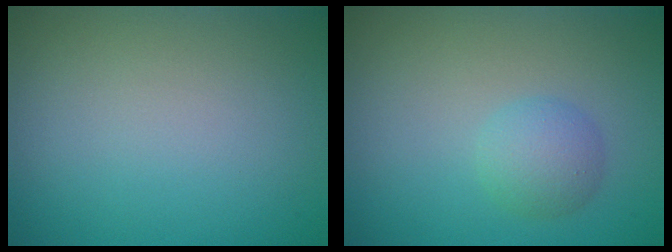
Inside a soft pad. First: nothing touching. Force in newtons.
{"total": 2.4, "press": 2.4, "slide": 0.1}